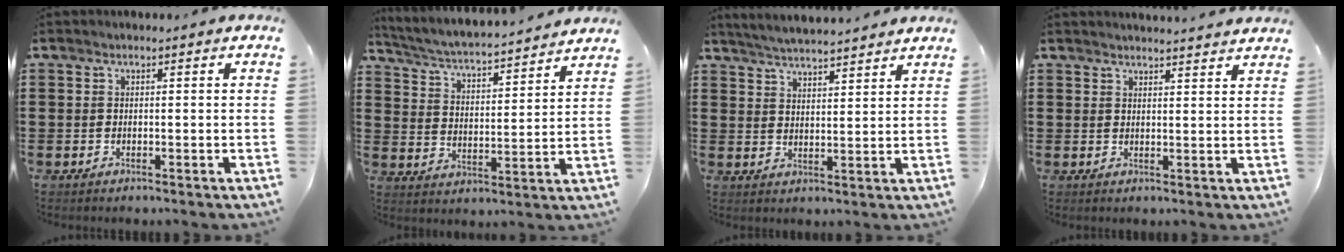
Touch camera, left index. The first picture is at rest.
{"total": 3.9, "force": [3.8, -0.4, 1.0], "torque": [-0.040, -0.035, 0.057]}
{"total": 4.4, "force": [4.3, -0.5, 0.8], "torque": [-0.029, -0.020, 0.077]}
{"total": 2.4, "force": [2.4, -0.4, 0.1], "torque": [-0.008, -0.009, 0.045]}